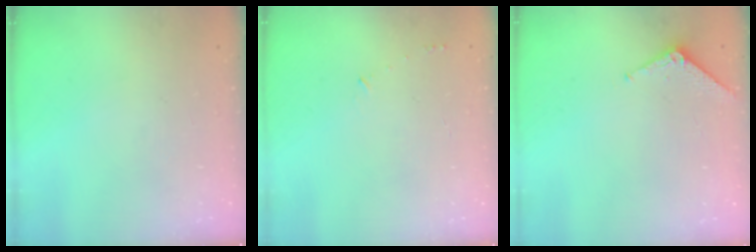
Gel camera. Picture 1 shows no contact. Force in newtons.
{"total": 3.9, "press": 3.9, "slide": 0.5}
{"total": 5.2, "press": 5.2, "slide": 0.4}